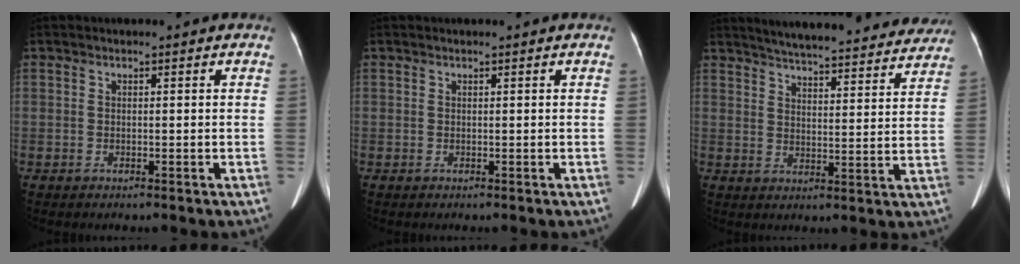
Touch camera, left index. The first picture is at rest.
{"total": 0.0}
{"total": 25.9, "force": [23.6, 4.3, 9.6], "torque": [-0.143, -0.022, 0.294]}